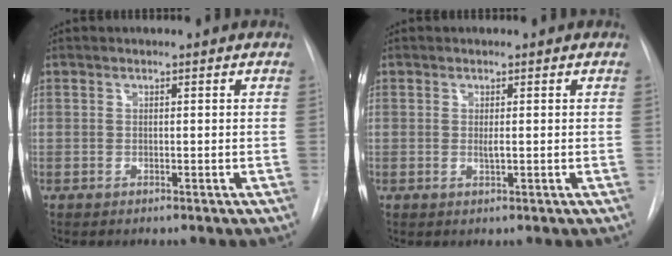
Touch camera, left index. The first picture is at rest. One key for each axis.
{"total": 0.7, "fx": -0.2, "fy": 0.0, "fz": 0.7, "tx": -0.020, "ty": -0.009, "tz": -0.002}